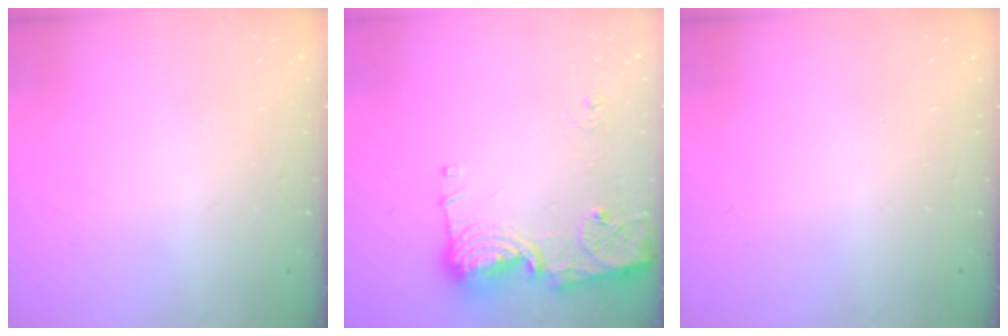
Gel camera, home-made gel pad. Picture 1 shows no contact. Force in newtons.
{"total": 14.7, "press": 14.6, "slide": 1.6}
{"total": 0.0}